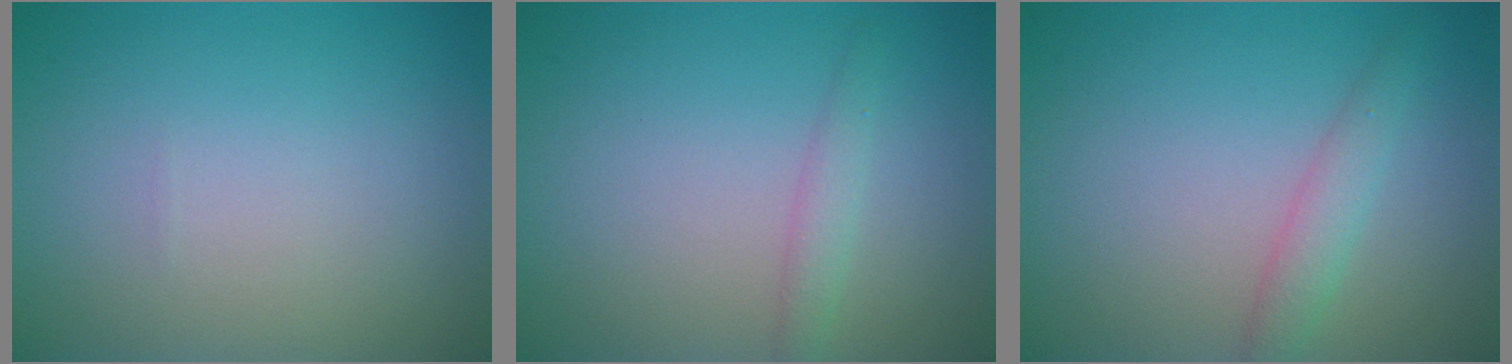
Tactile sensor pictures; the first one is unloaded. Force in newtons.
{"total": 1.4, "press": 1.4, "slide": 0.0}
{"total": 1.9, "press": 1.9, "slide": 0.1}